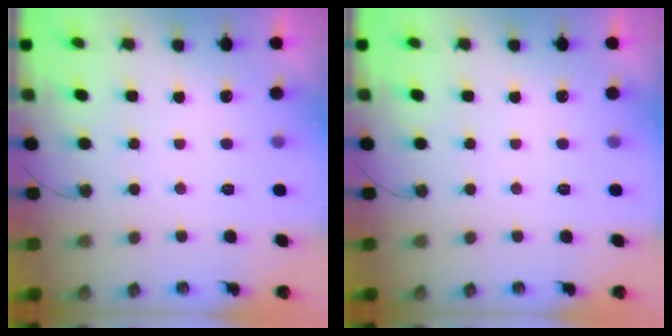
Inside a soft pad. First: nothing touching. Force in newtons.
{"total": 0.0}